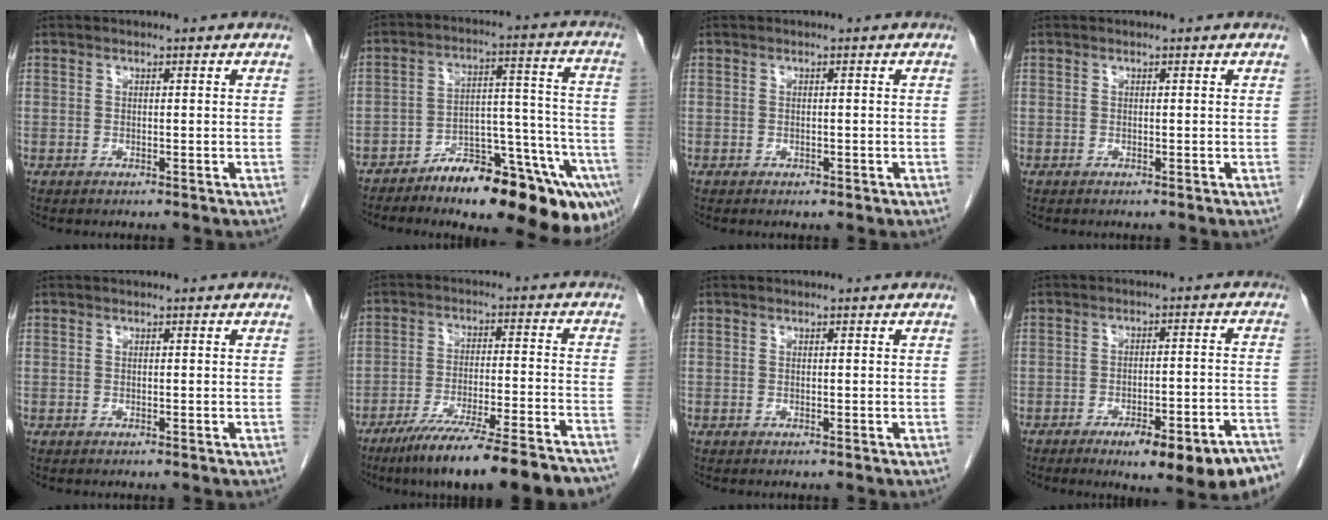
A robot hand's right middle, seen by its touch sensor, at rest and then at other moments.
{"total": 19.6, "force": [-14.5, 4.9, 12.3], "torque": [-0.086, 0.049, -0.210]}
{"total": 0.7, "force": [-0.3, 0.4, 0.4], "torque": [-0.005, 0.001, 0.000]}
{"total": 0.0}
{"total": 0.0}
{"total": 19.4, "force": [-16.0, 0.9, 10.9], "torque": [-0.125, -0.020, -0.239]}
{"total": 0.0}
{"total": 14.9, "force": [-10.5, 2.8, 10.2], "torque": [-0.071, 0.027, -0.141]}